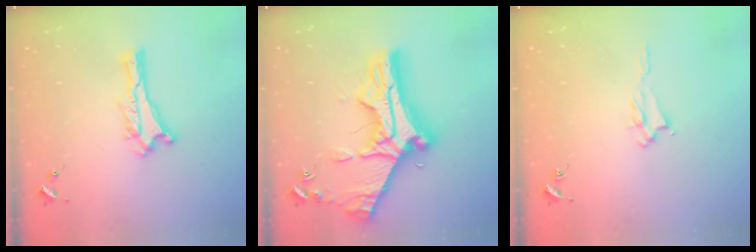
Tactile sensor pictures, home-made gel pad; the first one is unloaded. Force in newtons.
{"total": 15.6, "press": 15.6, "slide": 1.5}
{"total": 2.1, "press": 2.0, "slide": 0.3}